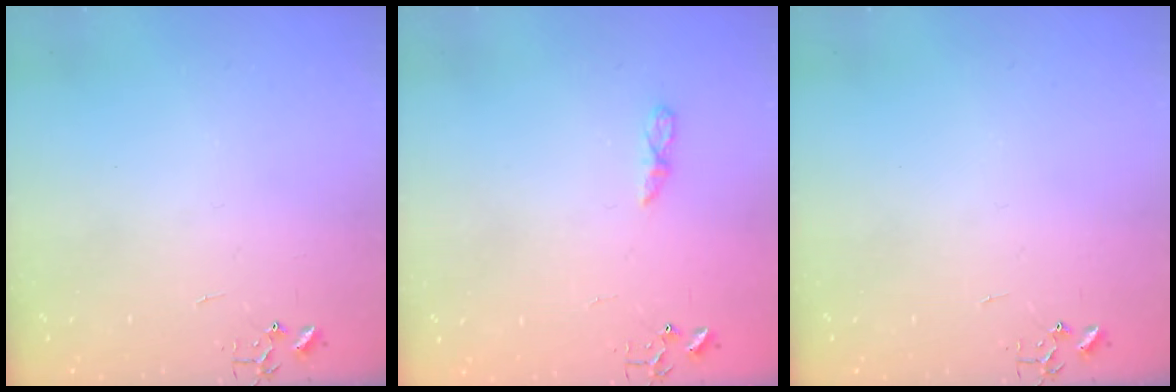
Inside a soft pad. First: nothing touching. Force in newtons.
{"total": 5.3, "press": 5.3, "slide": 0.7}
{"total": 0.0}